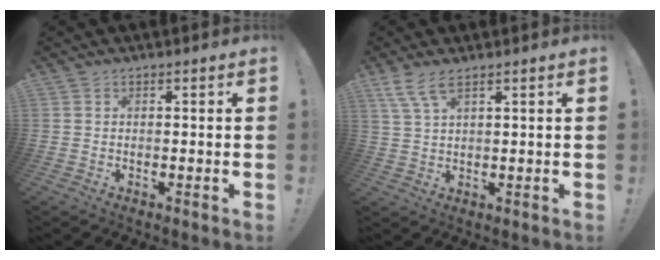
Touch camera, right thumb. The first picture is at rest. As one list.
[{"total": 6.2, "force": [3.9, 1.4, 4.6], "torque": [-0.097, -0.010, 0.074]}]